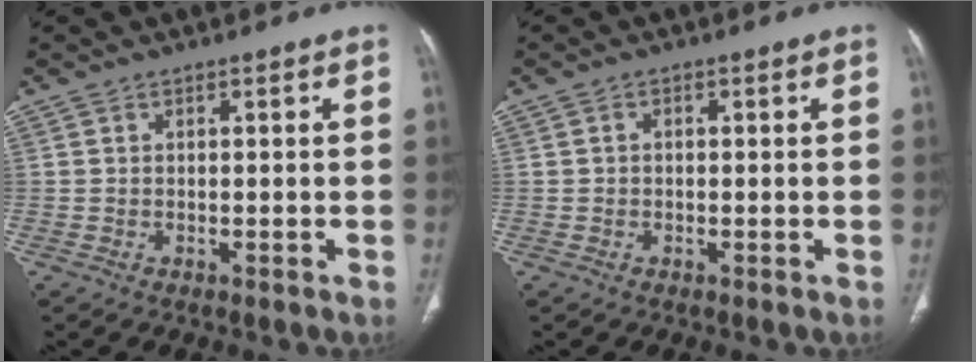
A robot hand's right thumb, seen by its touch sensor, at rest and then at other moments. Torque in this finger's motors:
{"motor_torque": [-0.47, -0.04, -0.69, 0.22, -0.02]}